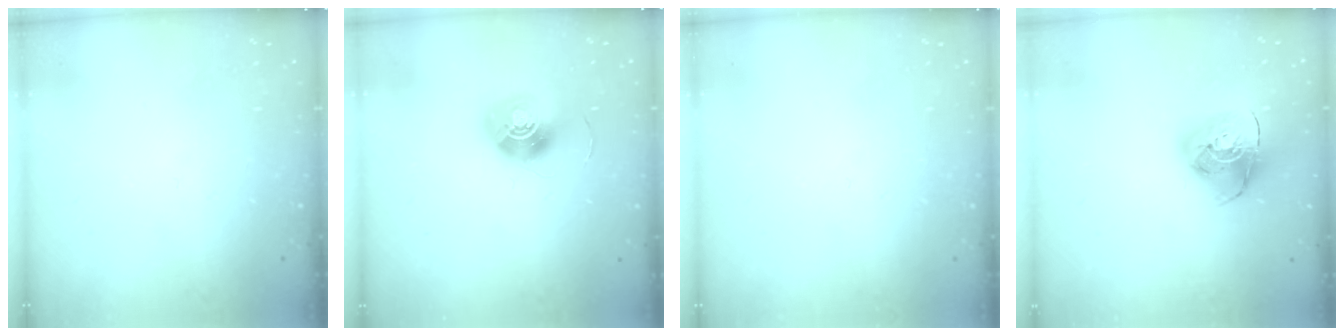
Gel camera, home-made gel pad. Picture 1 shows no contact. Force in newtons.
{"total": 12.2, "press": 12.2, "slide": 0.5}
{"total": 0.0}
{"total": 14.1, "press": 14.0, "slide": 1.7}